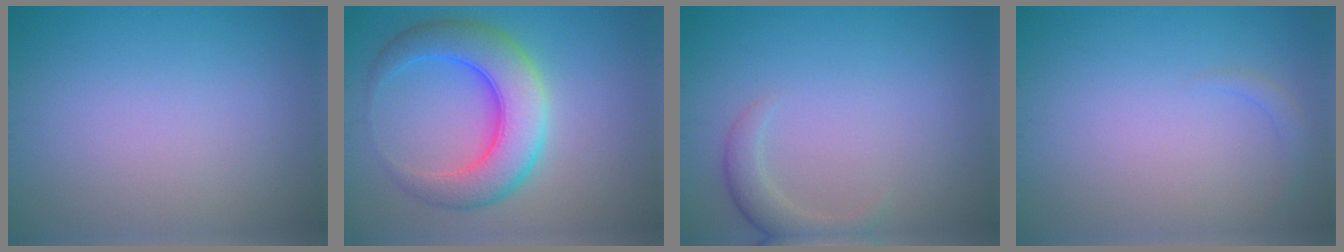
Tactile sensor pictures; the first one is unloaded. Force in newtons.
{"total": 7.5, "press": 7.5, "slide": 0.2}
{"total": 2.2, "press": 2.2, "slide": 0.2}
{"total": 1.0, "press": 1.0, "slide": 0.2}